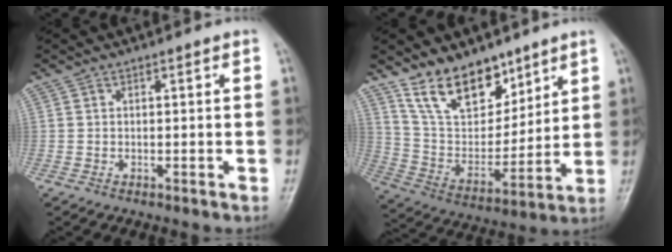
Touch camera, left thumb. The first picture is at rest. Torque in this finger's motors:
{"motor_torque": [1.17, 1.12, 0.89, -0.71, 0.10]}